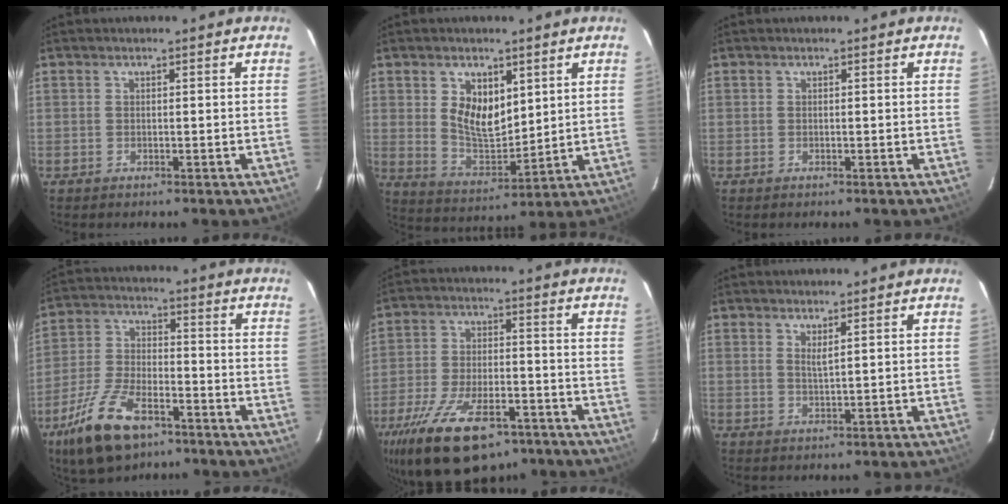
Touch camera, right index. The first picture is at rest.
{"total": 9.3, "force": [3.4, 5.5, 6.7], "torque": [-0.119, 0.001, 0.077]}
{"total": 0.0}
{"total": 15.1, "force": [-9.5, 6.6, 9.8], "torque": [-0.216, -0.019, -0.175]}
{"total": 21.5, "force": [-14.1, 9.7, 13.1], "torque": [-0.266, -0.031, -0.223]}
{"total": 1.6, "force": [1.0, 0.0, 1.3], "torque": [-0.023, -0.003, 0.017]}